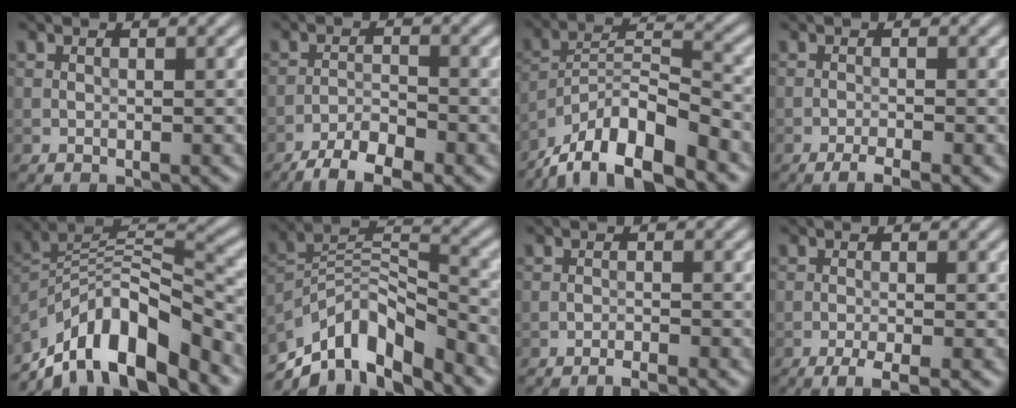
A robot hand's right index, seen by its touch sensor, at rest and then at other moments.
{"total": 4.5, "force": [-3.5, 1.1, 2.7], "torque": [-0.049, 0.002, -0.066]}
{"total": 10.9, "force": [-8.3, 3.1, 6.3], "torque": [-0.103, 0.009, -0.149]}
{"total": 2.4, "force": [-1.5, 0.4, 1.8], "torque": [-0.031, 0.002, -0.029]}
{"total": 11.9, "force": [-8.4, 3.9, 7.4], "torque": [-0.120, 0.014, -0.157]}
{"total": 9.8, "force": [-7.0, 3.7, 5.8], "torque": [-0.090, 0.001, -0.141]}
{"total": 1.4, "force": [-1.2, 0.1, 0.8], "torque": [-0.014, 0.005, -0.023]}
{"total": 2.9, "force": [-1.7, 0.5, 2.3], "torque": [-0.039, 0.002, -0.035]}